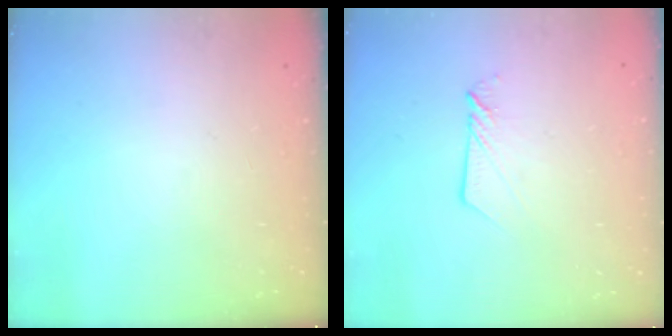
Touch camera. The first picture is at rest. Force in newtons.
{"total": 4.5, "press": 4.5, "slide": 0.3}